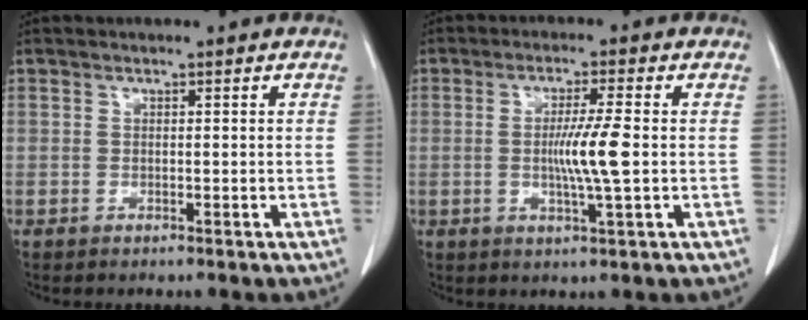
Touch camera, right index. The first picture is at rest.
{"total": 6.3, "force": [-0.4, -0.5, 6.3], "torque": [-0.115, -0.010, -0.008]}